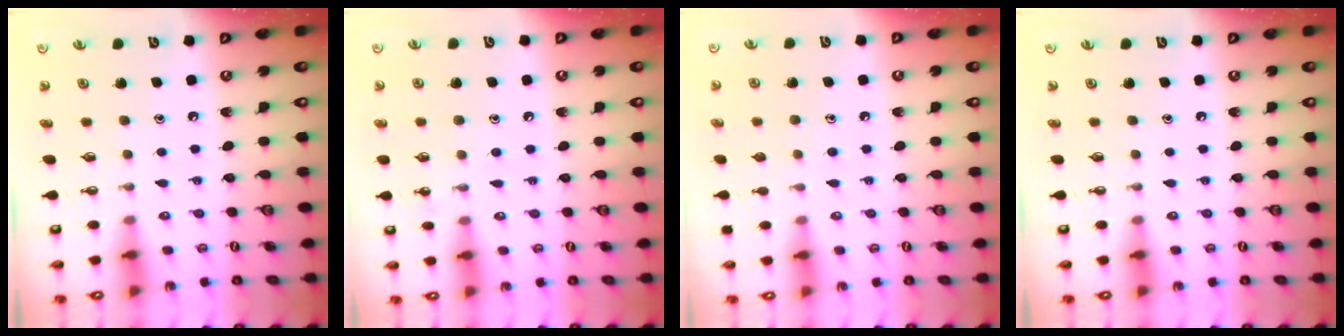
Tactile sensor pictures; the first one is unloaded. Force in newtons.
{"total": 4.8, "press": 4.8, "slide": 0.5}
{"total": 5.2, "press": 5.2, "slide": 0.6}
{"total": 0.0}